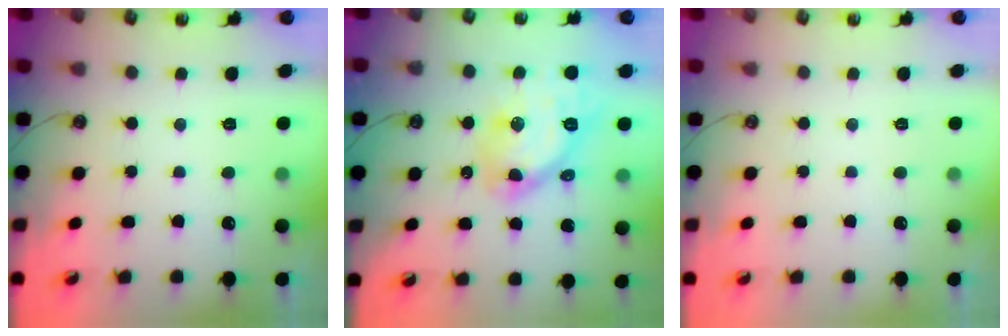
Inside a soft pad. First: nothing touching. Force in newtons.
{"total": 13.1, "press": 13.0, "slide": 1.4}
{"total": 0.0}